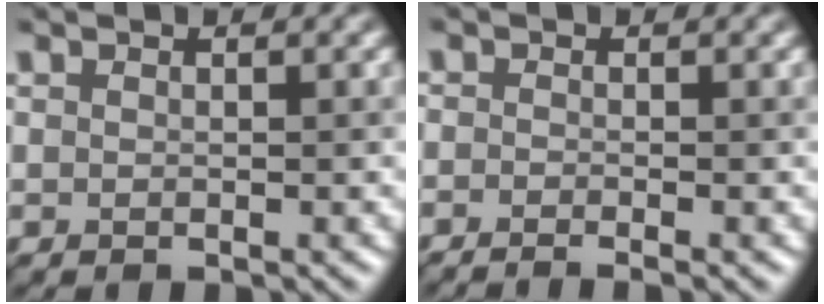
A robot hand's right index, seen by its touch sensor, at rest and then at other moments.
{"total": 2.0, "force": [-1.6, 0.3, 1.2], "torque": [-0.009, -0.005, -0.024]}